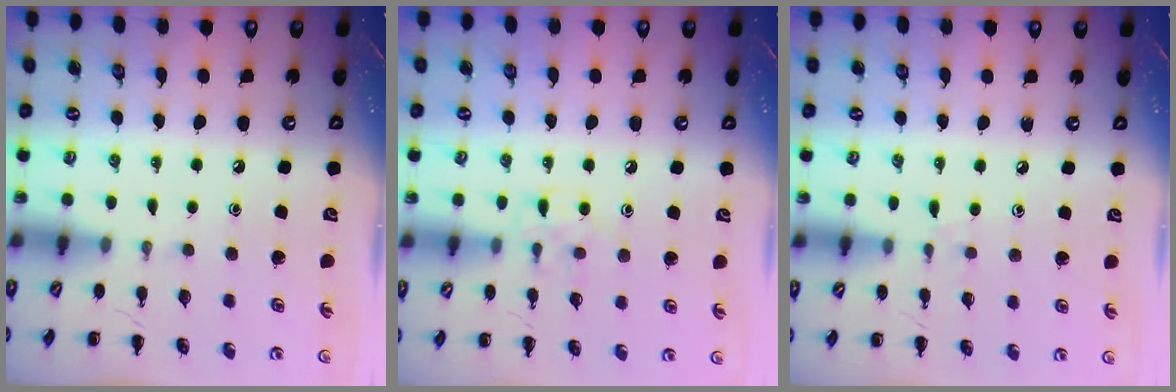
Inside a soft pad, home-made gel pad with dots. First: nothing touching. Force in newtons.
{"total": 6.5, "press": 6.3, "slide": 1.5}
{"total": 3.8, "press": 3.4, "slide": 1.7}